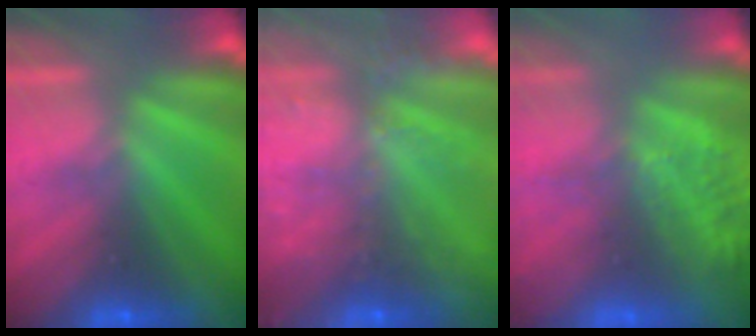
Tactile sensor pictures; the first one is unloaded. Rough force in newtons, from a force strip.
{"total": 5.9}
{"total": 7.6}